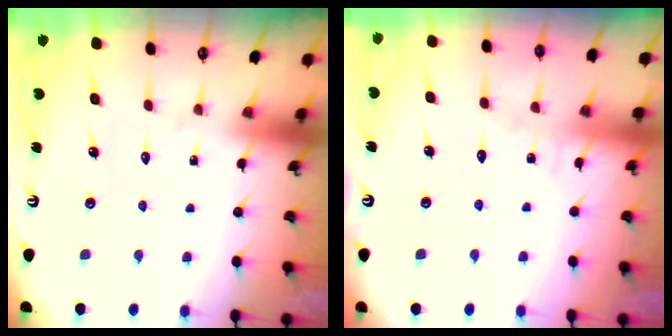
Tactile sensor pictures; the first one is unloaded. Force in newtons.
{"total": 4.2, "press": 4.2, "slide": 0.4}